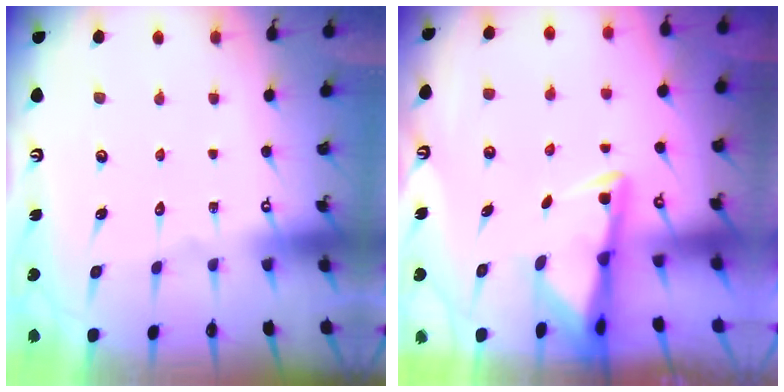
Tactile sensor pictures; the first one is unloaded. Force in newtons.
{"total": 3.0, "press": 2.9, "slide": 0.7}